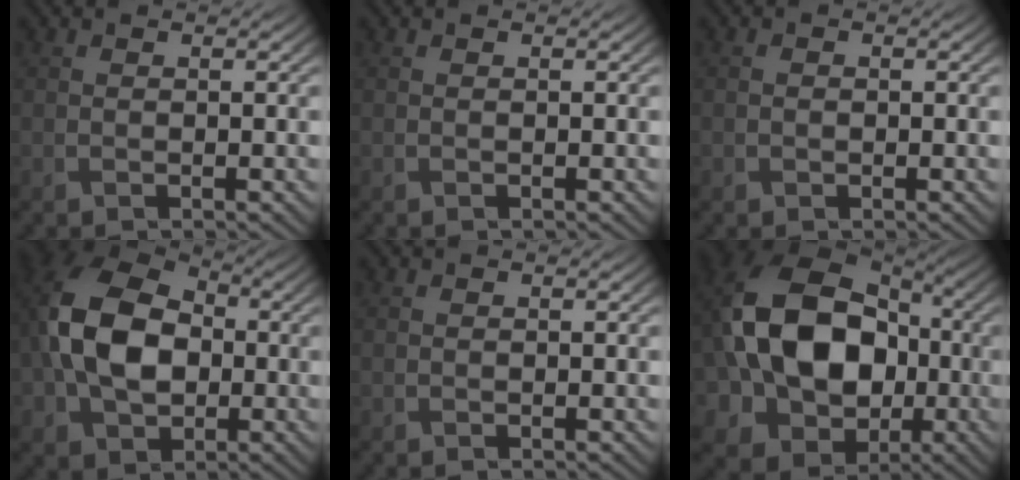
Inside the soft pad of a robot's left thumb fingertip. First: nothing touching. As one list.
[{"total": 0.0}, {"total": 0.8, "force": [-0.2, 0.7, 0.2], "torque": [-0.003, -0.005, -0.005]}, {"total": 15.3, "force": [-0.4, 10.8, 10.8], "torque": [-0.249, -0.001, -0.008]}, {"total": 0.0}, {"total": 19.3, "force": [-0.2, 14.8, 12.4], "torque": [-0.253, -0.016, 0.007]}]